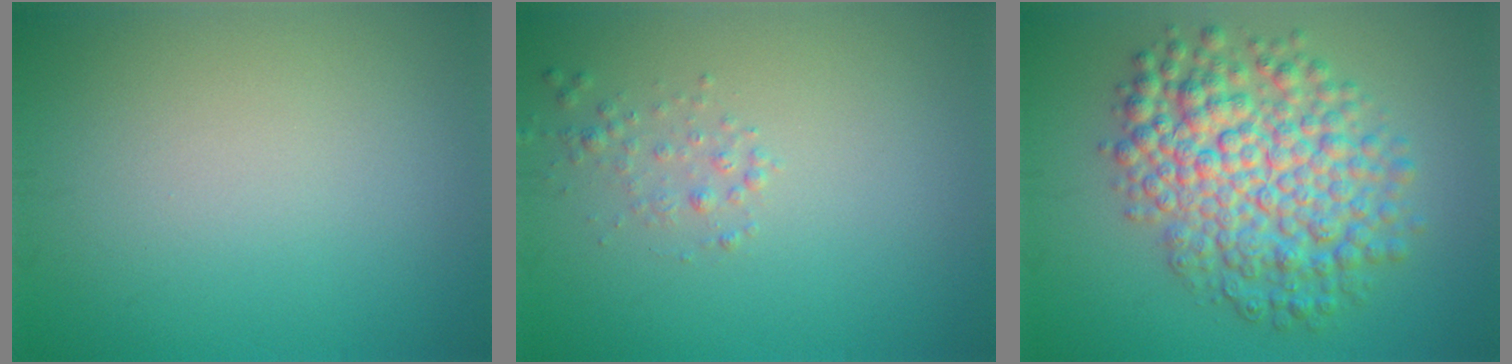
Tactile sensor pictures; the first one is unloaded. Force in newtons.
{"total": 1.2, "press": 1.2, "slide": 0.1}
{"total": 8.5, "press": 8.5, "slide": 0.2}